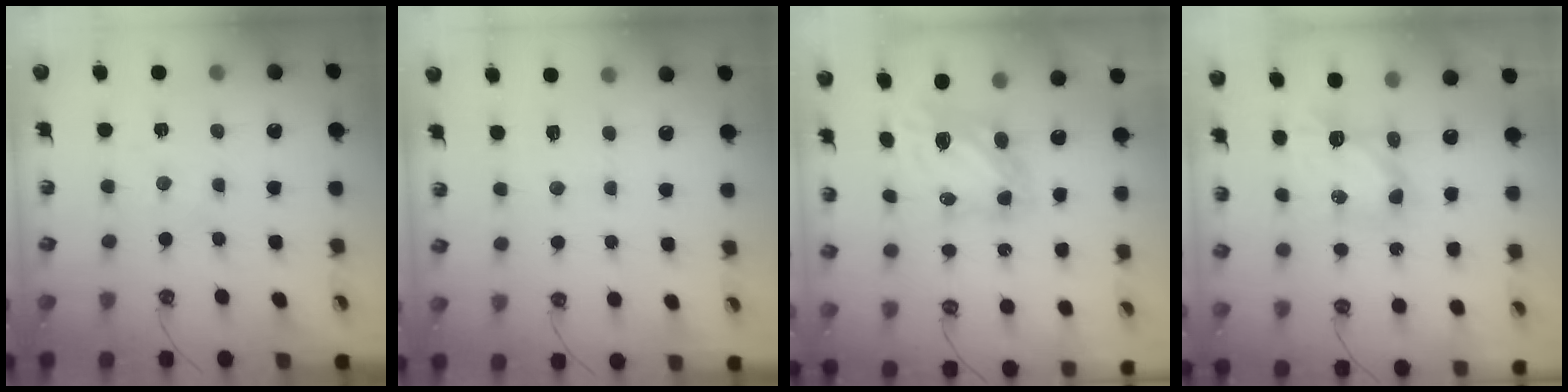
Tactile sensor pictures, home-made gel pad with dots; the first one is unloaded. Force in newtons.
{"total": 6.2, "press": 6.1, "slide": 0.7}
{"total": 7.4, "press": 7.3, "slide": 0.6}
{"total": 6.8, "press": 6.8, "slide": 0.1}